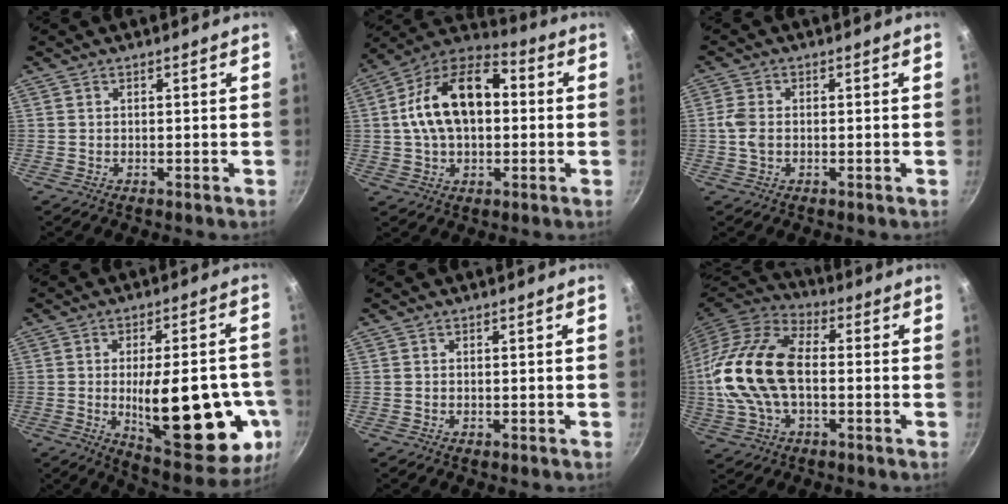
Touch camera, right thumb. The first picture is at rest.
{"total": 18.1, "force": [1.5, 11.3, 14.0], "torque": [-0.217, 0.036, 0.006]}
{"total": 6.5, "force": [-0.4, 4.3, 4.9], "torque": [-0.103, 0.003, -0.012]}
{"total": 25.3, "force": [-5.0, 9.7, 22.8], "torque": [-0.284, 0.000, -0.054]}
{"total": 0.0}
{"total": 19.5, "force": [-0.7, 11.3, 15.9], "torque": [-0.303, 0.032, -0.022]}